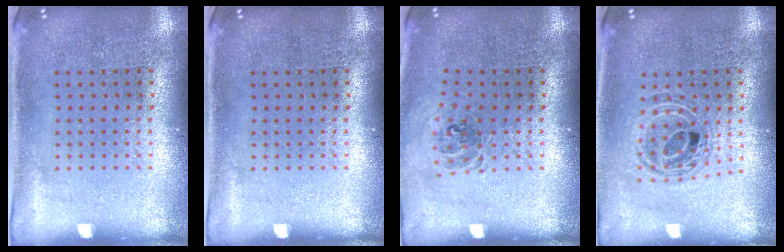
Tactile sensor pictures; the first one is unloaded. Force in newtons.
{"total": 0.0}
{"total": 0.9, "press": 0.8, "slide": 0.3}
{"total": 0.8, "press": 0.8, "slide": 0.1}